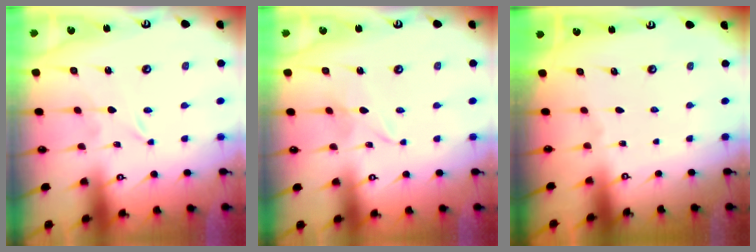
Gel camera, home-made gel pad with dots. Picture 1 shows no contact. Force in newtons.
{"total": 2.3, "press": 2.3, "slide": 0.2}
{"total": 0.0}